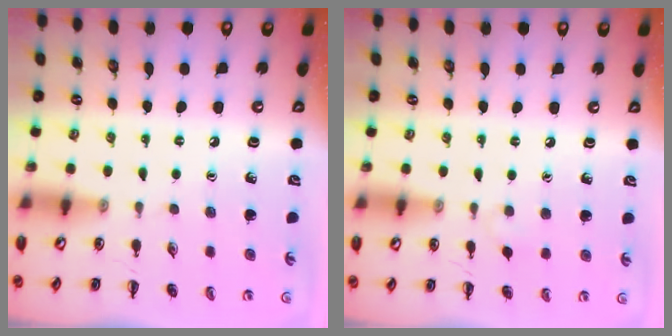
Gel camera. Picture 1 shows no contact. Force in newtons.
{"total": 3.1, "press": 2.9, "slide": 1.3}